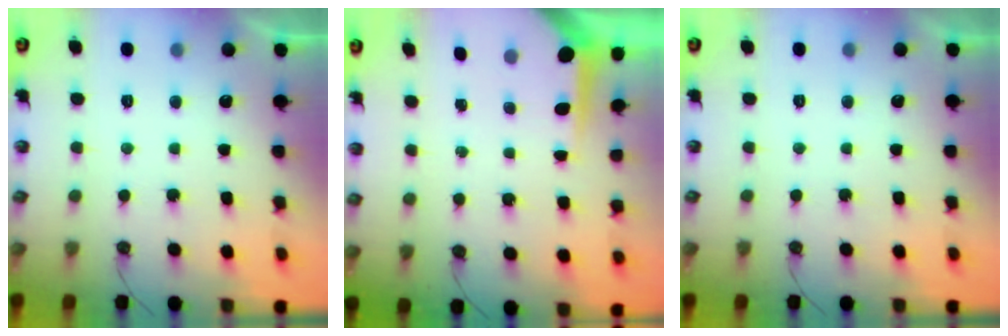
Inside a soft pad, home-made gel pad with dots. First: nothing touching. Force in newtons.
{"total": 4.9, "press": 4.9, "slide": 0.4}
{"total": 0.0}